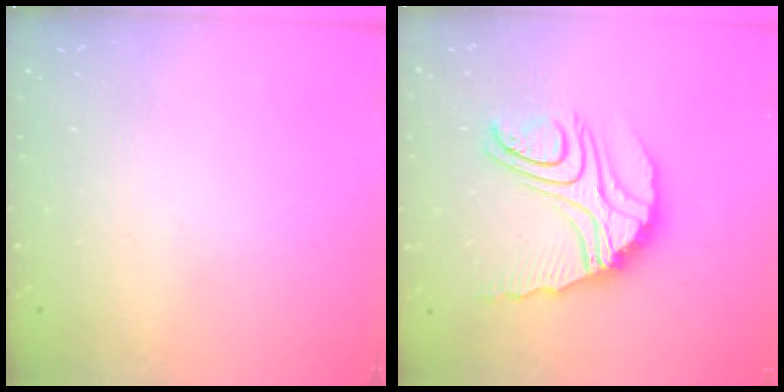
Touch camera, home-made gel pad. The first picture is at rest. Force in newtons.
{"total": 14.4, "press": 14.3, "slide": 1.4}